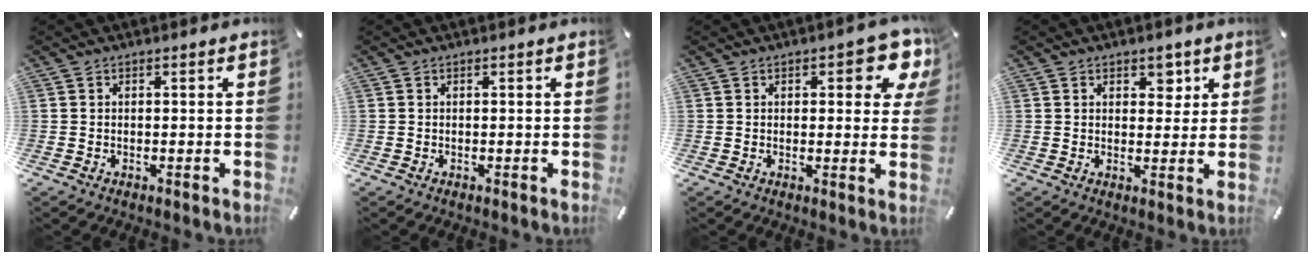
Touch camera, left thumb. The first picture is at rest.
{"total": 0.0}
{"total": 7.6, "force": [3.6, 3.6, 5.7], "torque": [-0.059, -0.020, 0.054]}
{"total": 4.0, "force": [2.1, 2.7, 1.9], "torque": [-0.005, -0.010, 0.028]}